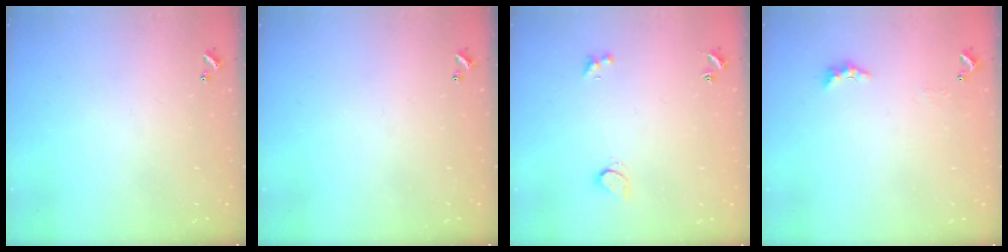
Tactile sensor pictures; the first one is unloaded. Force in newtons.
{"total": 0.0}
{"total": 1.8, "press": 1.7, "slide": 0.5}
{"total": 2.2, "press": 2.1, "slide": 0.7}